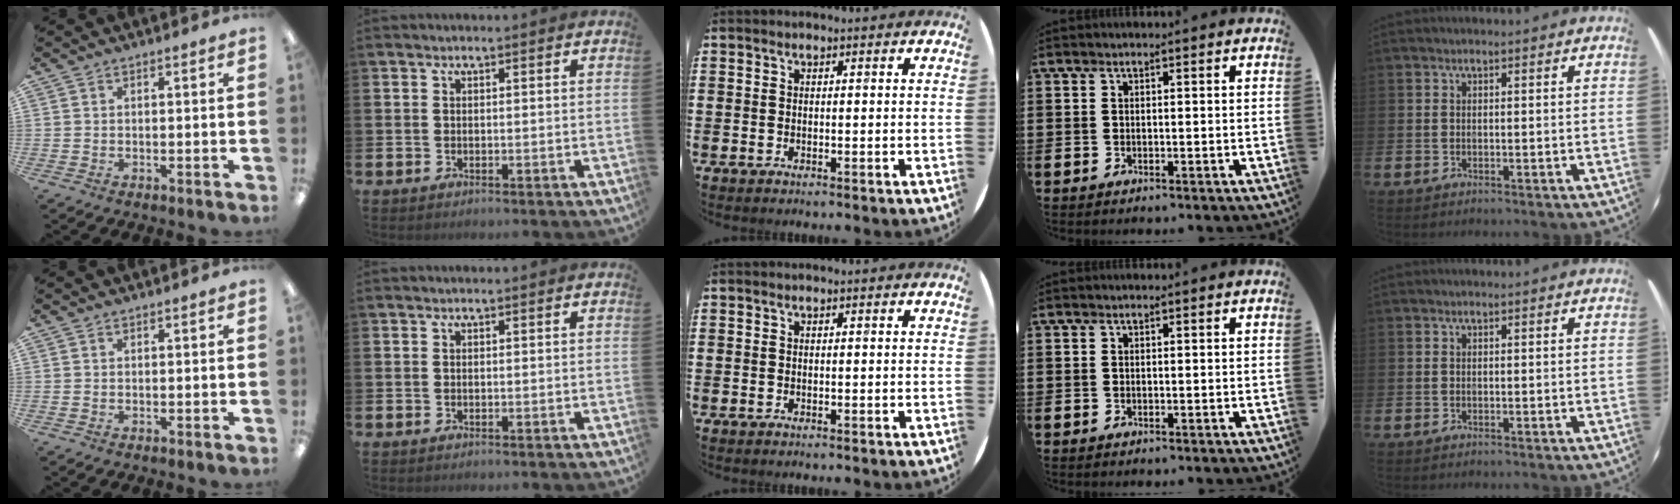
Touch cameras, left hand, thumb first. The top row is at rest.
{}